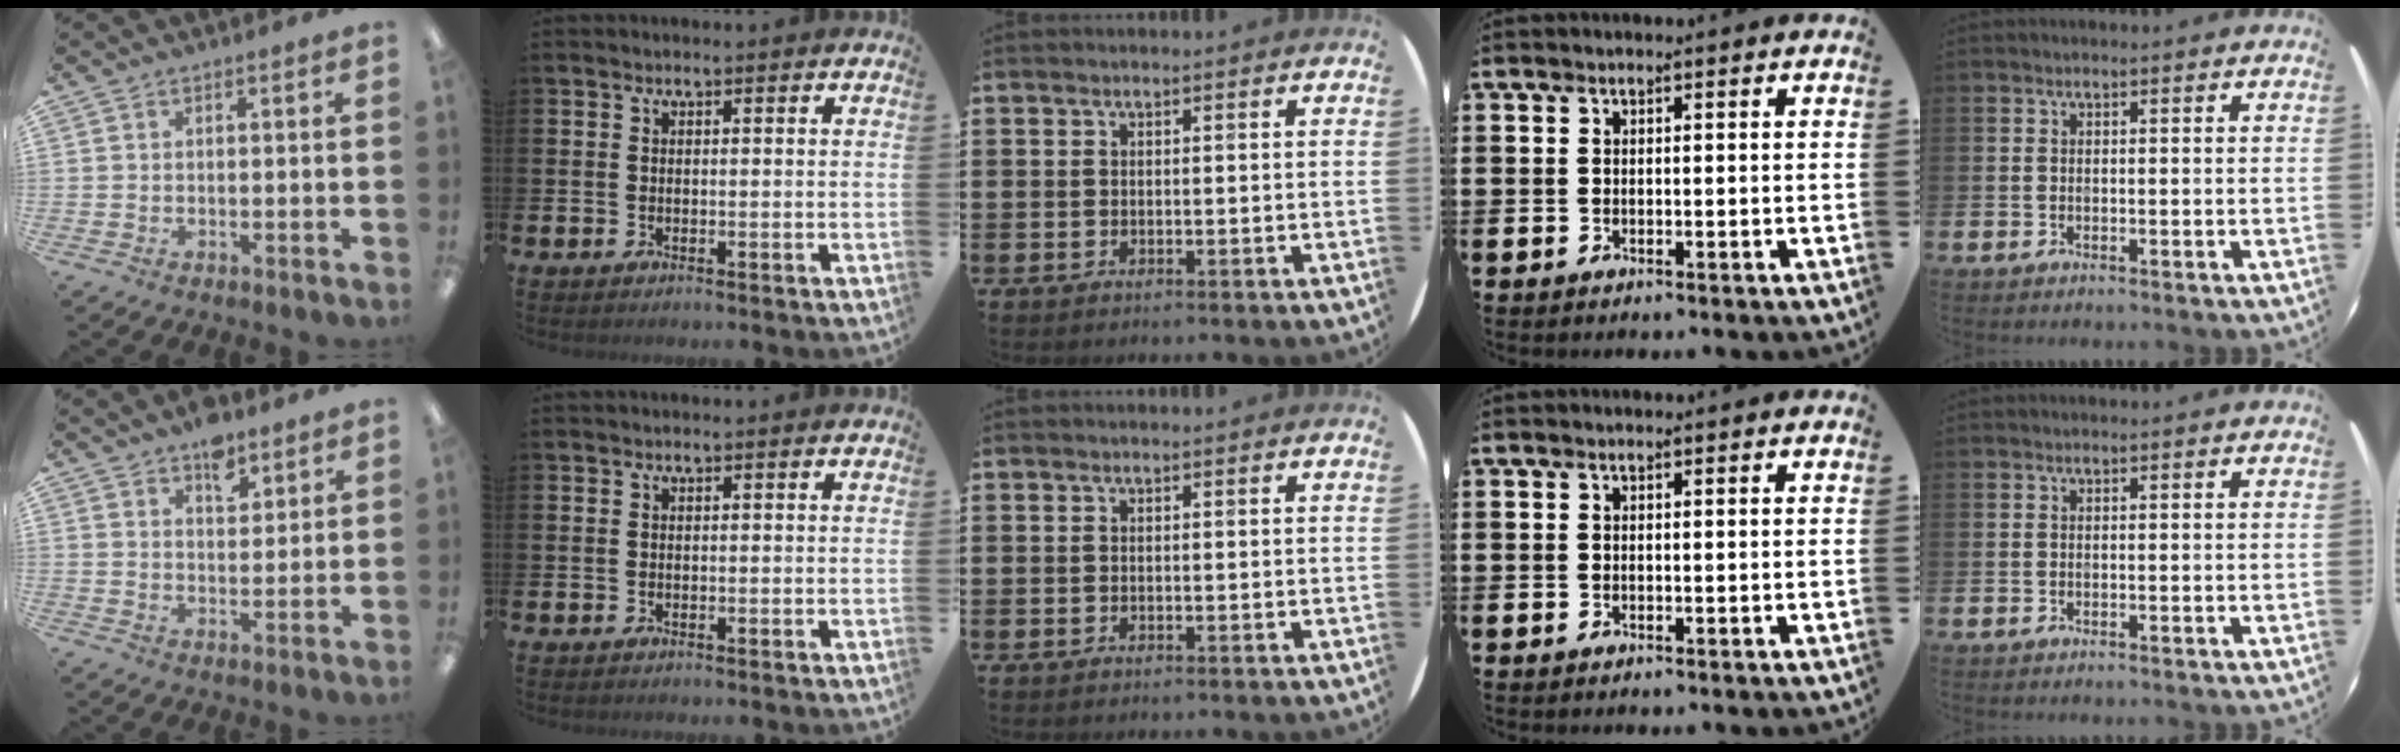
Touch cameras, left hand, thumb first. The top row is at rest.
{"thumb": {"total": 6.9, "force": [4.9, 3.7, 3.2], "torque": [-0.029, -0.027, 0.081]}}